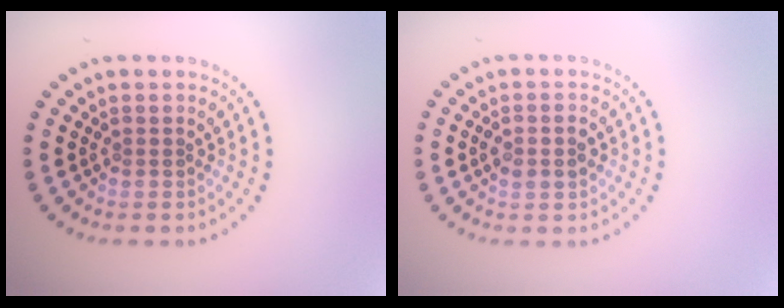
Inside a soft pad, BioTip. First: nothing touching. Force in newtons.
{"total": 2.0, "press": 2.0, "slide": 0.1}